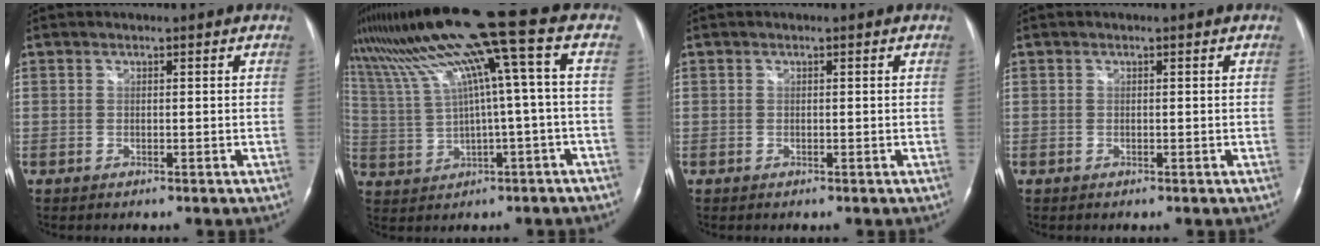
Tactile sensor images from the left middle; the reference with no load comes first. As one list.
[{"total": 13.4, "force": [5.3, -1.4, 12.2], "torque": [-0.219, 0.041, 0.103]}, {"total": 0.0}, {"total": 0.0}]